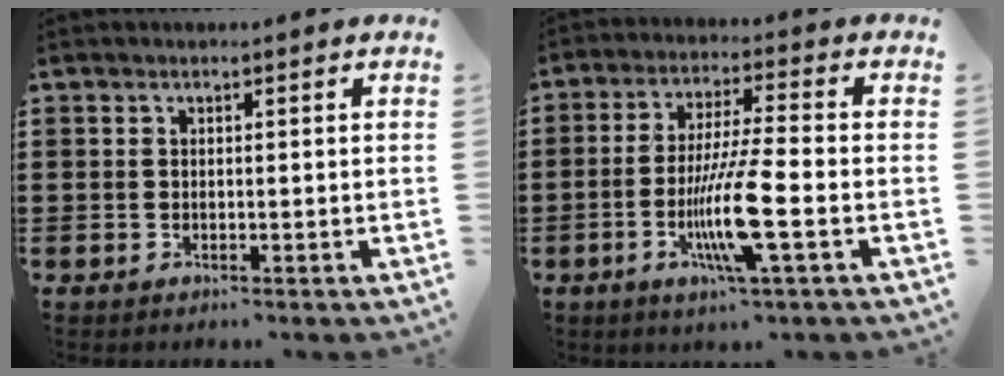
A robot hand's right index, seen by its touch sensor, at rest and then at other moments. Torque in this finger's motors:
{"motor_torque": [2.14, 0.00, 0.44, 0.11]}